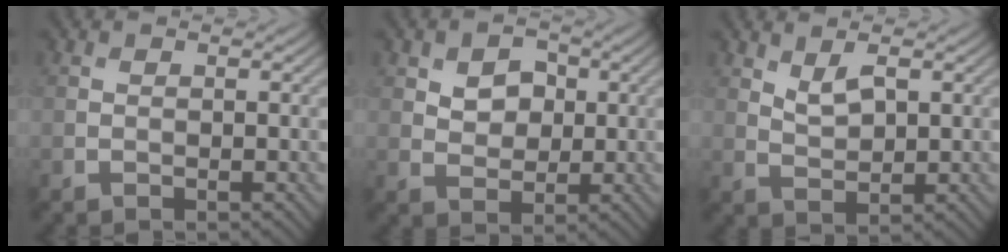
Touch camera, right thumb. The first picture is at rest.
{"total": 4.2, "force": [1.2, 3.1, 2.5], "torque": [-0.048, 0.000, 0.015]}
{"total": 3.2, "force": [1.8, 1.3, 2.3], "torque": [-0.051, -0.005, 0.039]}